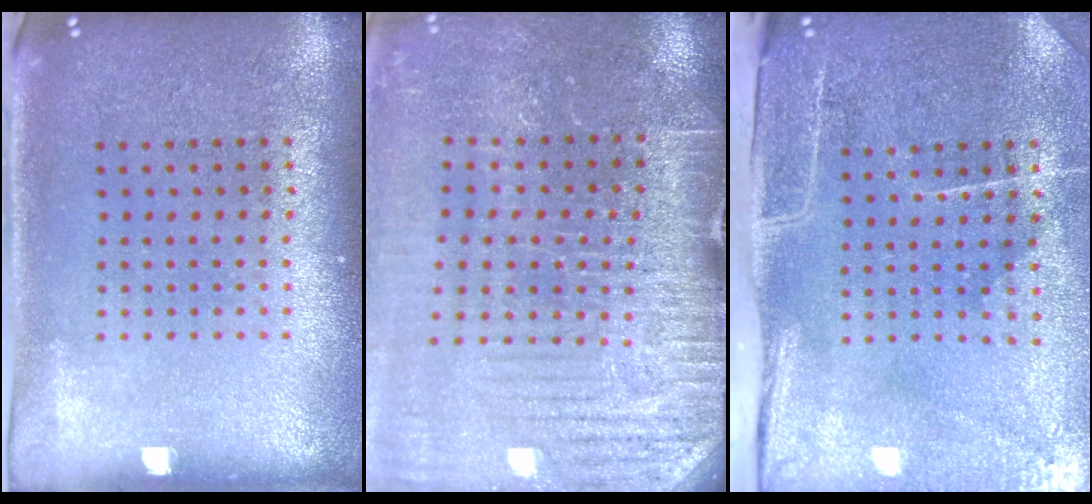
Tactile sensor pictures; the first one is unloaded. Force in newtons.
{"total": 3.9, "press": 3.9, "slide": 0.6}
{"total": 4.7, "press": 3.8, "slide": 2.8}